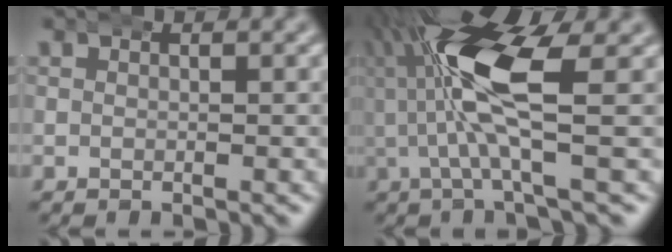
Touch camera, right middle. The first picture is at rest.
{"total": 10.0, "force": [2.6, 3.1, 9.1], "torque": [-0.186, 0.001, 0.032]}